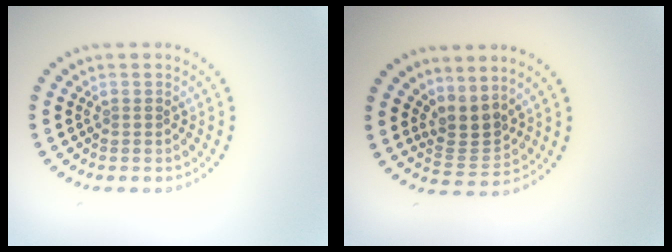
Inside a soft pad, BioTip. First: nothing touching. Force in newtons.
{"total": 2.8, "press": 2.0, "slide": 1.9}